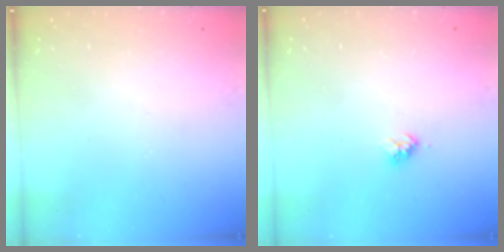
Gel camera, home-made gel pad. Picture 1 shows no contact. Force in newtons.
{"total": 3.1, "press": 3.1, "slide": 0.4}